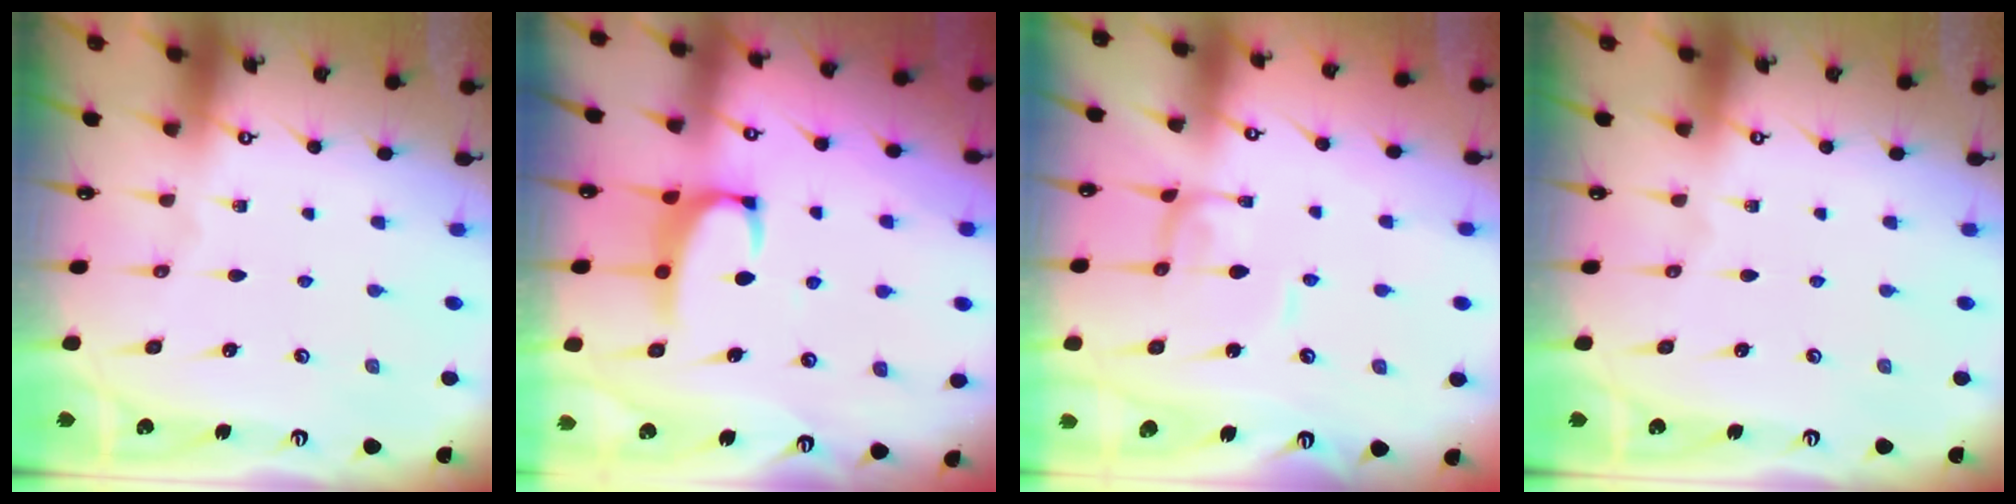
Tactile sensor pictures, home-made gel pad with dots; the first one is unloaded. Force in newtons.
{"total": 2.5, "press": 2.4, "slide": 0.7}
{"total": 2.1, "press": 2.1, "slide": 0.1}
{"total": 0.0}